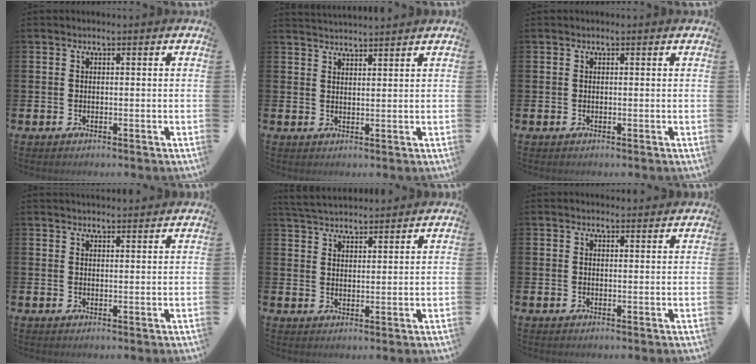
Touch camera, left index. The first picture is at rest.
{"total": 2.6, "force": [2.6, 0.0, -0.1], "torque": [-0.002, -0.012, 0.047]}
{"total": 0.0}
{"total": 1.9, "force": [1.9, 0.2, 0.0], "torque": [0.006, -0.010, 0.033]}
{"total": 4.1, "force": [4.0, 0.7, 0.3], "torque": [-0.024, -0.015, 0.075]}
{"total": 1.1, "force": [1.1, 0.3, 0.1], "torque": [0.007, -0.002, 0.018]}